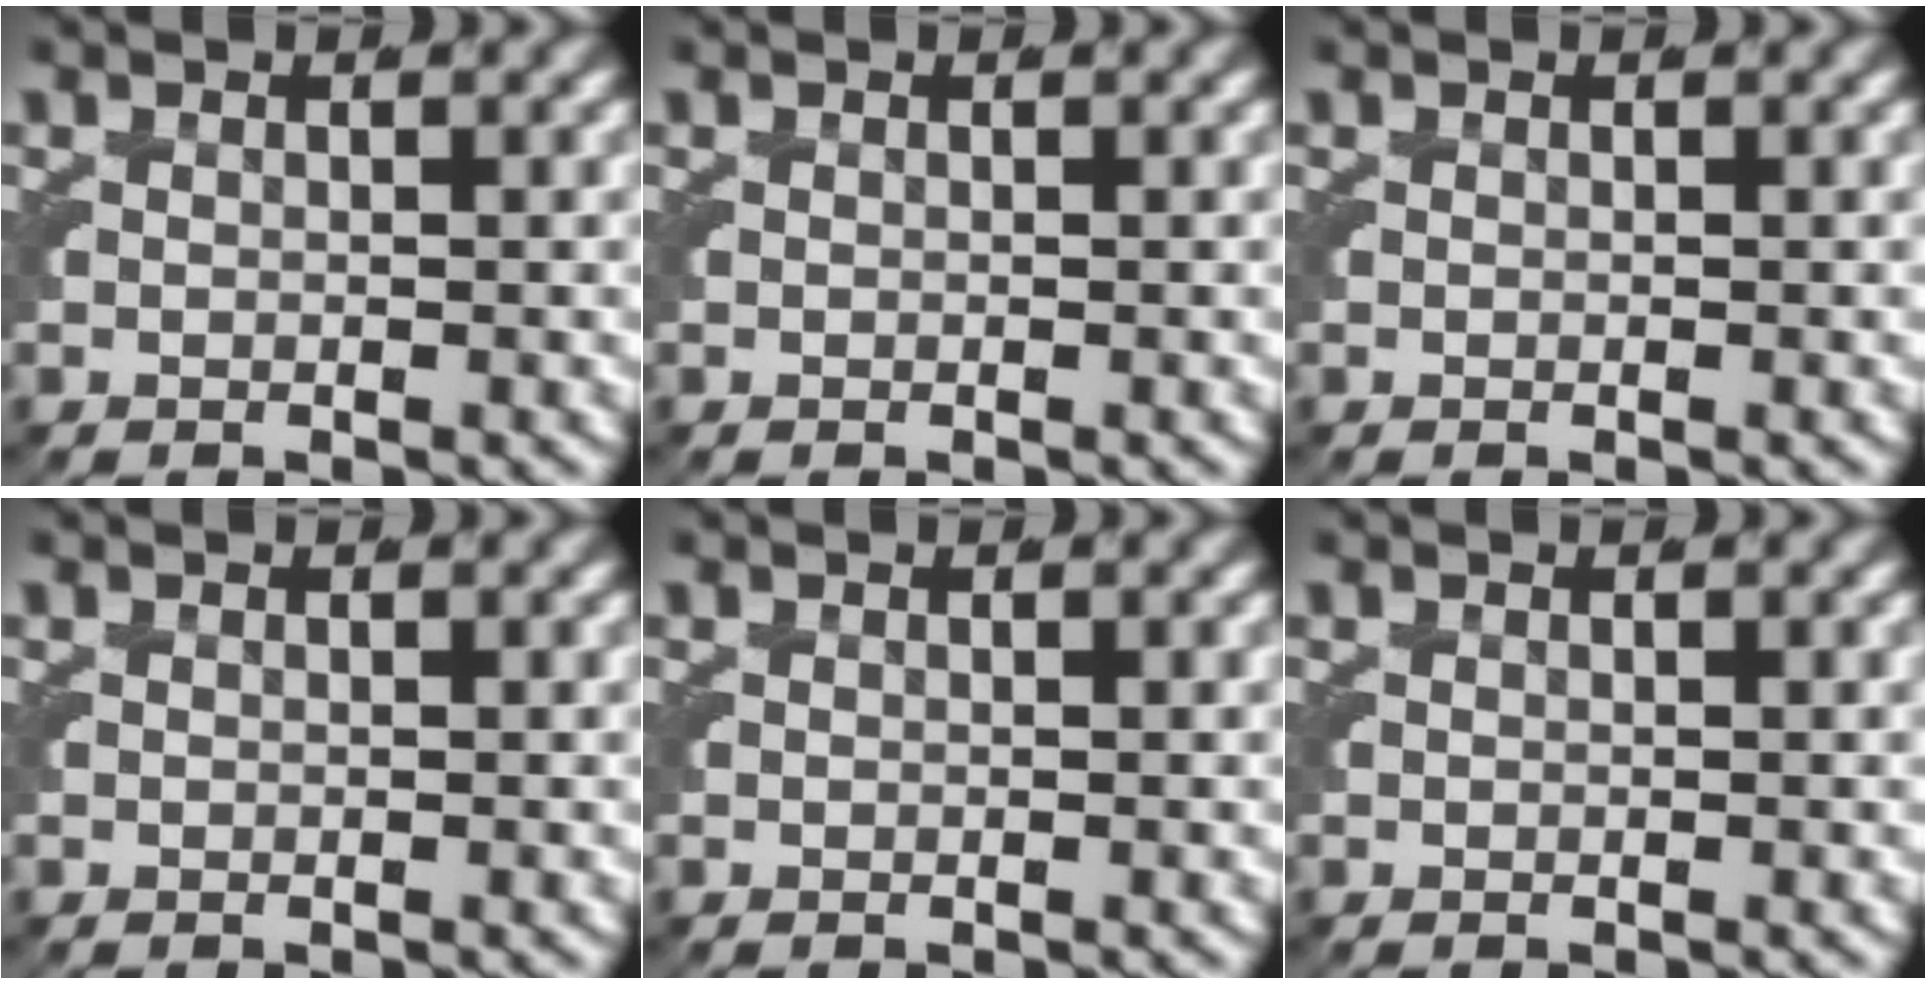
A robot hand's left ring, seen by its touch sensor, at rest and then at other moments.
{"total": 0.0}
{"total": 0.0}
{"total": 0.0}
{"total": 0.0}
{"total": 0.0}